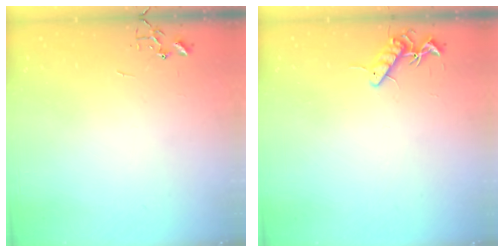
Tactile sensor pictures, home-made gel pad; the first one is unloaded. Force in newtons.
{"total": 8.1, "press": 8.1, "slide": 0.8}